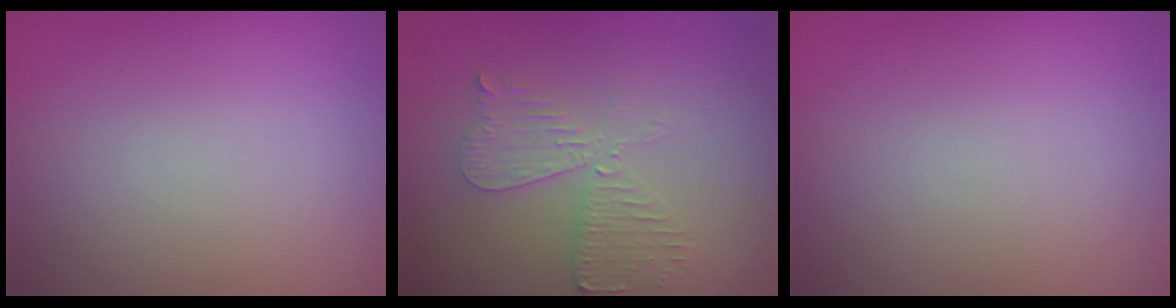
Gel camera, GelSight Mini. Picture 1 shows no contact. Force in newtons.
{"total": 2.6, "press": 2.5, "slide": 0.5}
{"total": 0.0}